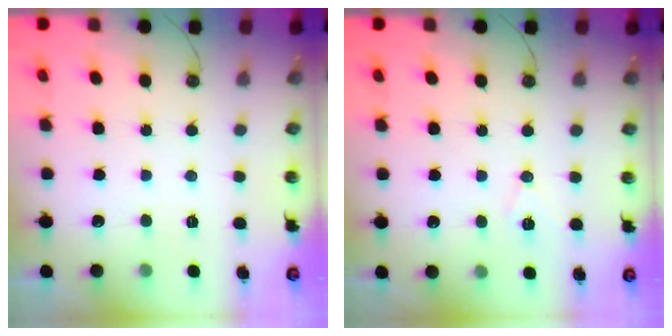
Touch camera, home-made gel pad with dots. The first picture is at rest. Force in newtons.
{"total": 6.7, "press": 5.6, "slide": 3.6}